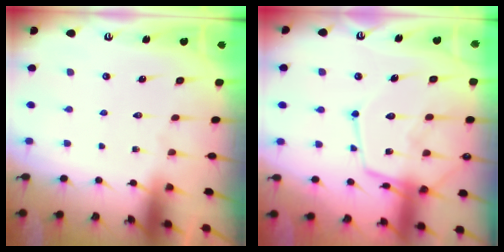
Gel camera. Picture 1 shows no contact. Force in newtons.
{"total": 15.5, "press": 15.4, "slide": 1.7}